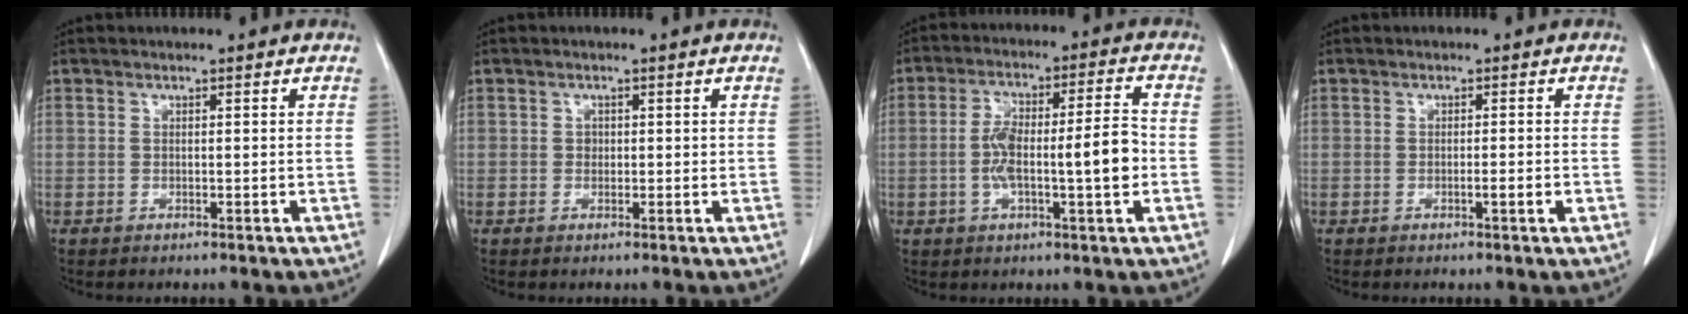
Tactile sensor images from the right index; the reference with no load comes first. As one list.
[{"total": 1.0, "force": [0.1, 0.9, 0.5], "torque": [-0.005, 0.002, 0.001]}, {"total": 10.8, "force": [-1.7, 1.7, 10.5], "torque": [-0.183, 0.022, -0.028]}, {"total": 1.7, "force": [-0.6, -0.1, 1.6], "torque": [-0.024, -0.003, -0.010]}]